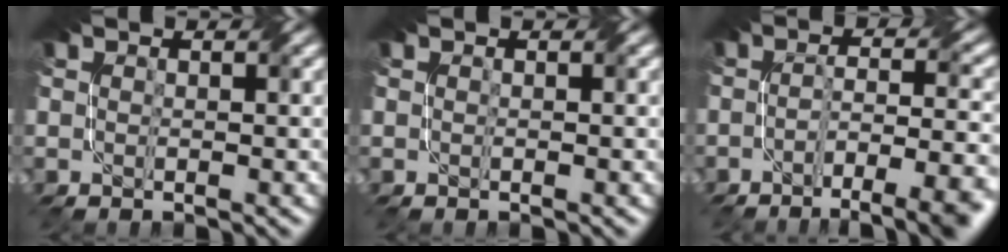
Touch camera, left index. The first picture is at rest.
{"total": 0.0}
{"total": 7.7, "force": [-4.1, 1.8, 6.2], "torque": [-0.080, 0.003, -0.062]}